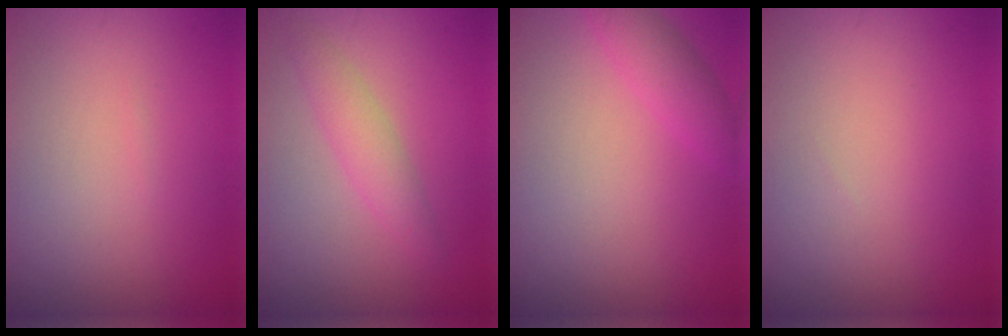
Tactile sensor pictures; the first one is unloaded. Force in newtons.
{"total": 2.4, "press": 2.4, "slide": 0.1}
{"total": 2.4, "press": 2.4, "slide": 0.1}
{"total": 0.0}